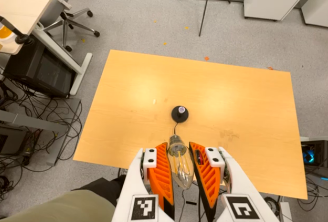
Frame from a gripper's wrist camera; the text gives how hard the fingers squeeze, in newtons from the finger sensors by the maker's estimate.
{"total": 20.5, "left": 22.0, "right": 18.9}